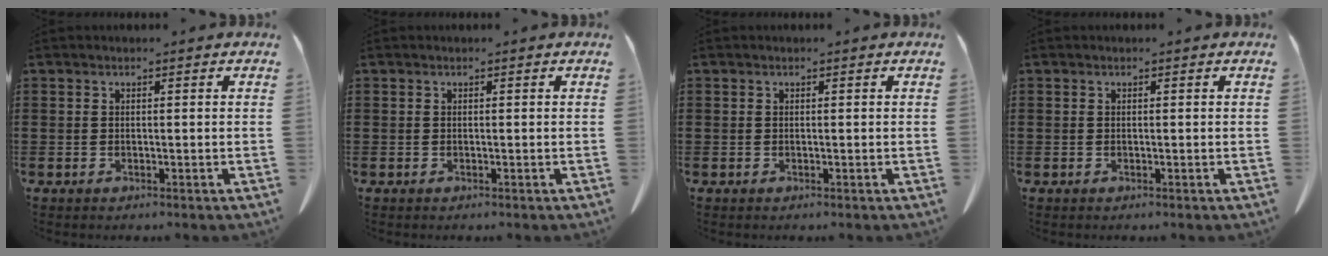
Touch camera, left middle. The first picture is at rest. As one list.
[{"total": 0.0}, {"total": 0.0}, {"total": 0.0}]